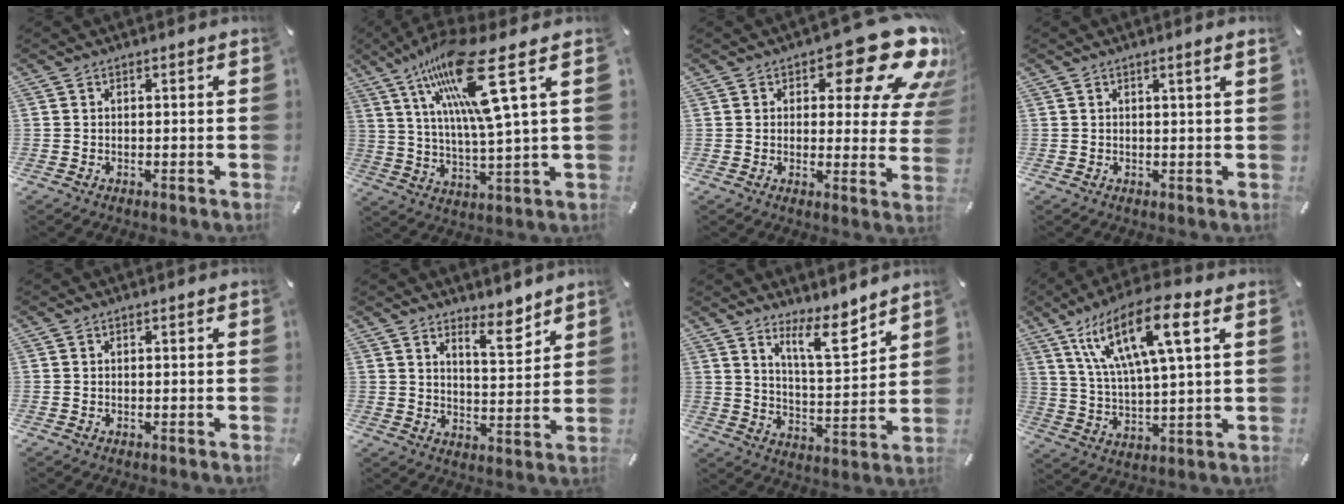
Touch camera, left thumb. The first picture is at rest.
{"total": 17.9, "force": [8.6, 2.4, 15.5], "torque": [-0.300, -0.030, 0.130]}
{"total": 18.6, "force": [10.7, 7.5, 13.2], "torque": [-0.158, -0.074, 0.174]}
{"total": 1.7, "force": [0.8, -0.2, 1.5], "torque": [-0.027, -0.004, 0.013]}
{"total": 0.0}
{"total": 7.6, "force": [6.5, 1.9, 3.5], "torque": [-0.040, -0.053, 0.109]}
{"total": 10.6, "force": [7.9, 3.0, 6.3], "torque": [-0.096, -0.056, 0.135]}
{"total": 17.1, "force": [8.4, 4.7, 14.1], "torque": [-0.285, -0.018, 0.133]}